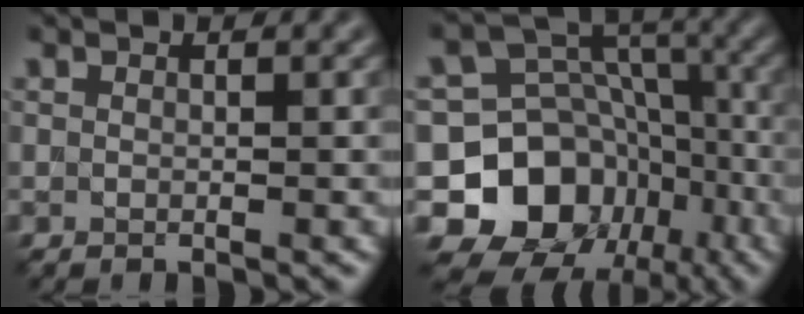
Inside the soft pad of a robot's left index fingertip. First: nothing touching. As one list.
[{"total": 12.4, "force": [-4.9, 10.3, 4.9], "torque": [-0.098, 0.025, -0.102]}]